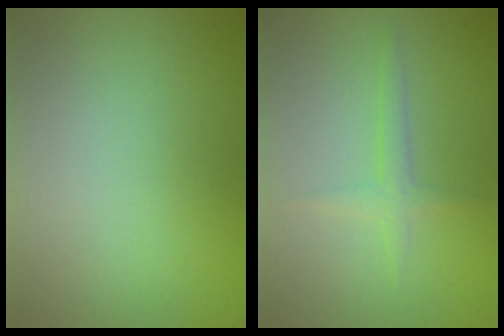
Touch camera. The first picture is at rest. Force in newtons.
{"total": 1.6, "press": 1.6, "slide": 0.1}